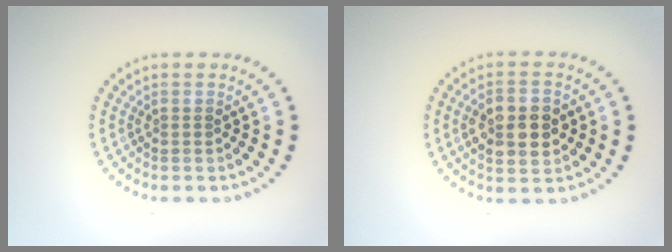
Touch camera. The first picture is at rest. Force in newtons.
{"total": 5.0, "press": 5.0, "slide": 0.2}